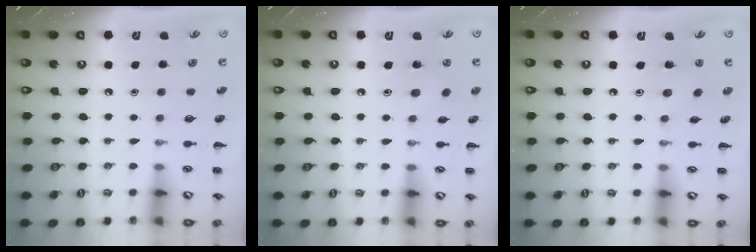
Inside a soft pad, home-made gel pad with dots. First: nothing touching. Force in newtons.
{"total": 5.8, "press": 5.7, "slide": 1.3}
{"total": 1.5, "press": 1.4, "slide": 0.7}